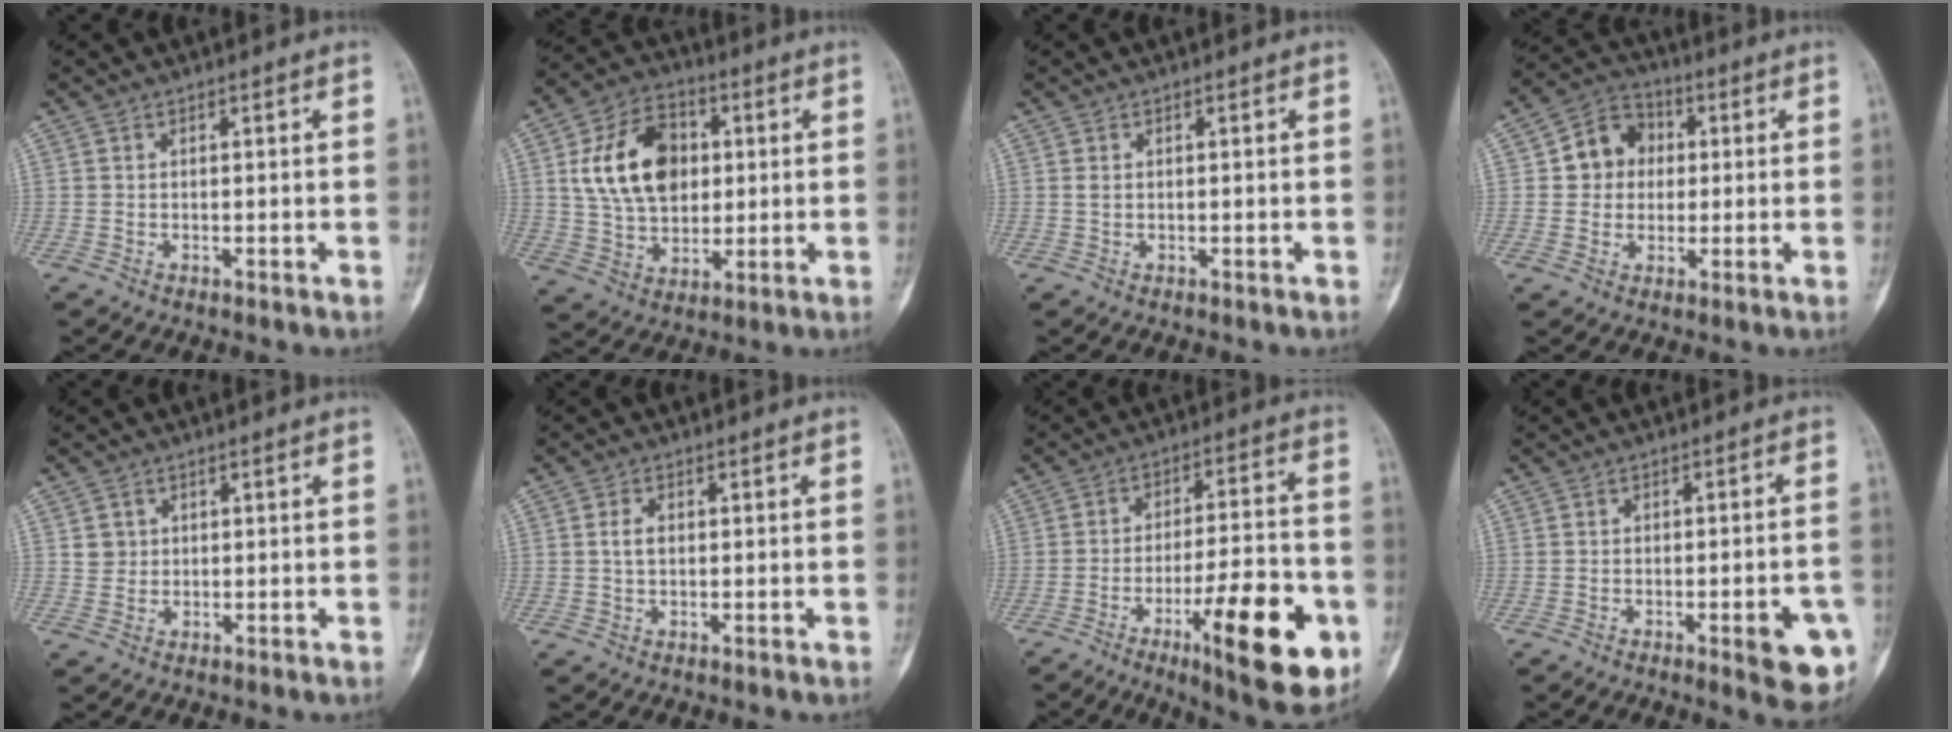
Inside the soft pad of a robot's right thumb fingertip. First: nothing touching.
{"total": 16.3, "force": [3.1, 11.4, 11.3], "torque": [-0.167, 0.004, 0.054]}
{"total": 0.6, "force": [0.2, 0.4, 0.5], "torque": [-0.011, 0.004, 0.005]}
{"total": 8.9, "force": [1.0, 7.9, 3.9], "torque": [-0.027, 0.012, 0.006]}
{"total": 2.4, "force": [0.6, 2.3, 0.5], "torque": [0.006, -0.001, 0.012]}
{"total": 2.4, "force": [0.2, 1.5, 1.8], "torque": [-0.034, 0.005, 0.002]}
{"total": 20.4, "force": [-7.9, 5.5, 17.9], "torque": [-0.238, 0.023, -0.112]}
{"total": 9.2, "force": [-3.6, 2.4, 8.1], "torque": [-0.082, 0.010, -0.040]}